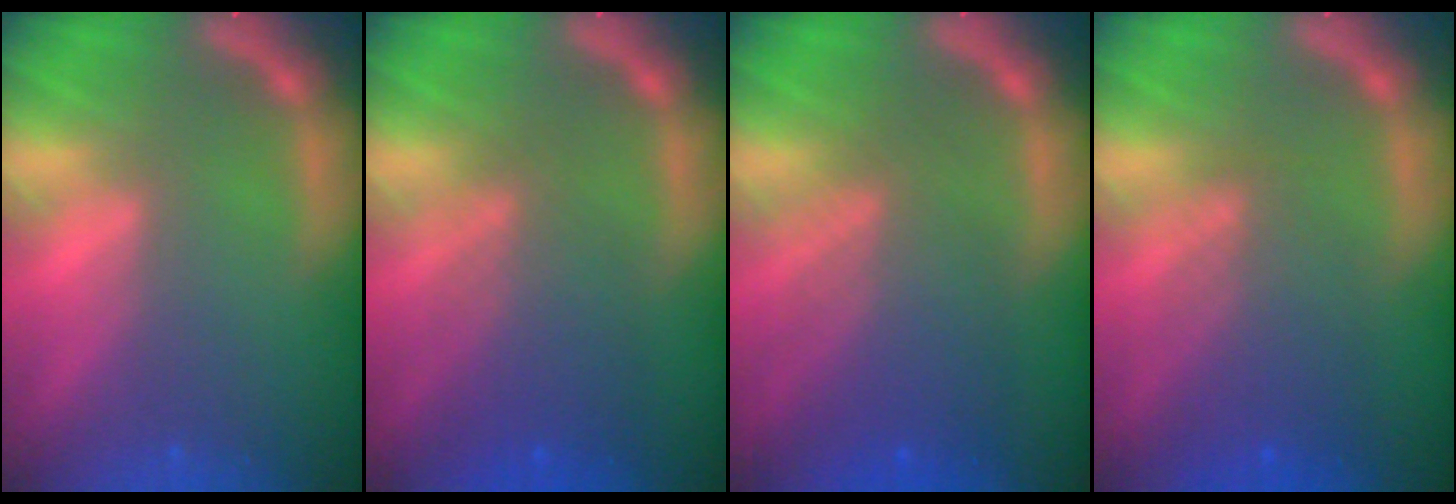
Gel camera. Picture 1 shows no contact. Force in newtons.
{"total": 5.5}
{"total": 6.6}
{"total": 5.1}